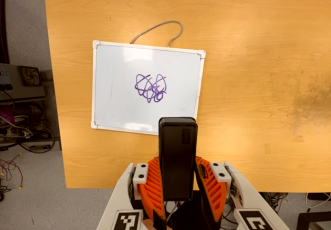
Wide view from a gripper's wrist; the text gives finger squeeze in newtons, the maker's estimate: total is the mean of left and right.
{"total": 3.9, "left": 2.5, "right": 5.4}